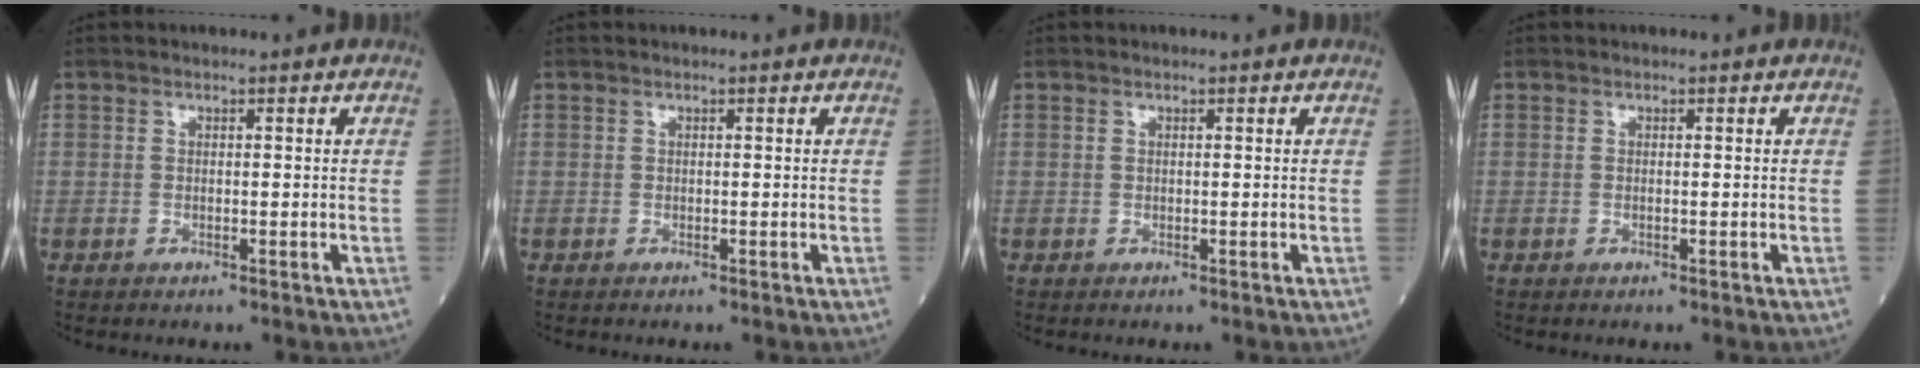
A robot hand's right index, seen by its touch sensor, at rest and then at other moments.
{"total": 0.0}
{"total": 0.0}
{"total": 0.0}